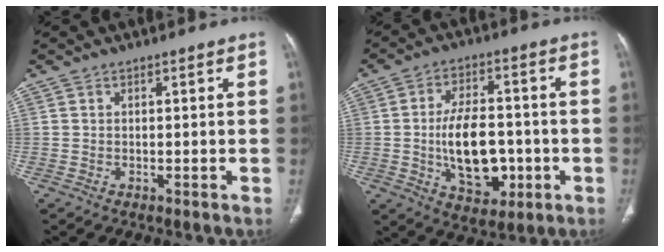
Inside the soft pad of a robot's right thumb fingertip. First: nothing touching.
{"total": 14.0, "force": [-2.2, 8.3, 11.1], "torque": [-0.160, 0.013, -0.025]}